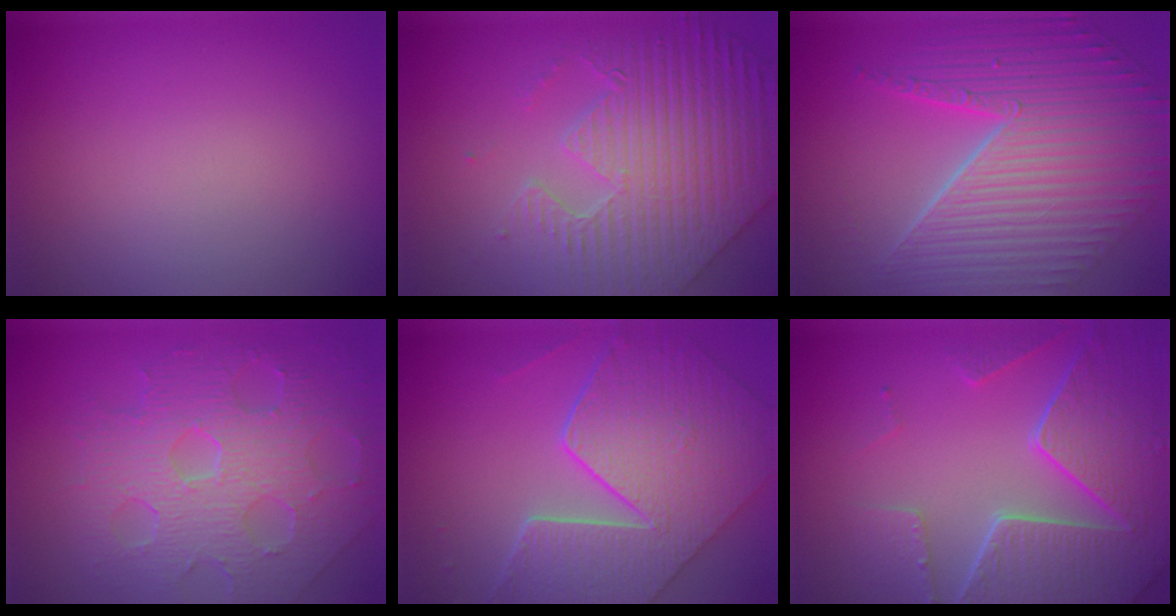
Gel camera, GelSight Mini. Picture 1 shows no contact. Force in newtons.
{"total": 8.2, "press": 6.4, "slide": 5.1}
{"total": 10.5, "press": 7.2, "slide": 7.6}
{"total": 8.5, "press": 5.8, "slide": 6.2}
{"total": 9.7, "press": 6.8, "slide": 7.0}
{"total": 8.4, "press": 6.1, "slide": 5.8}